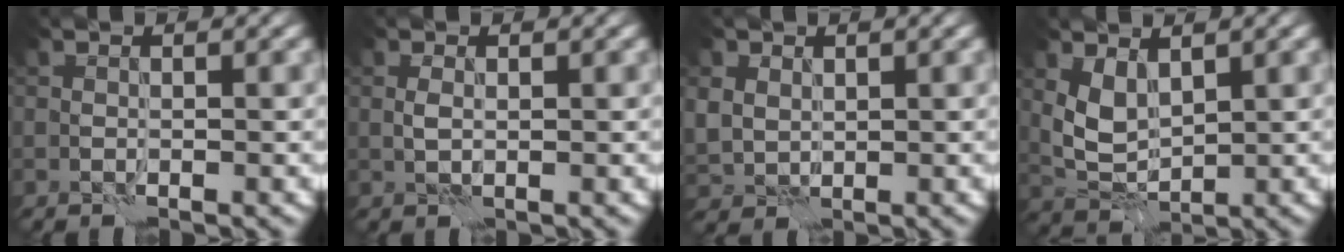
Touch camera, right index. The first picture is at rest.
{"total": 0.7, "force": [0.3, 0.3, 0.5], "torque": [-0.016, -0.002, 0.006]}
{"total": 2.7, "force": [1.3, 2.2, 0.8], "torque": [-0.026, -0.004, 0.027]}
{"total": 3.0, "force": [1.6, 1.7, 1.9], "torque": [-0.044, -0.008, 0.037]}